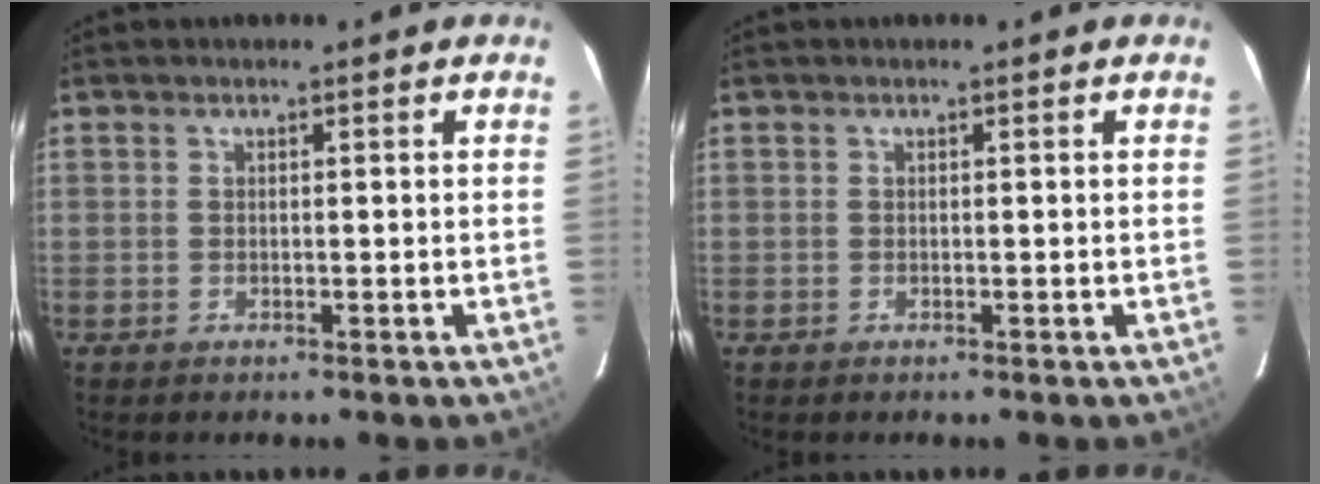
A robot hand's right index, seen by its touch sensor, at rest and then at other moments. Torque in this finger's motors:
{"motor_torque": [0.00, 0.00, 0.00, 0.00]}